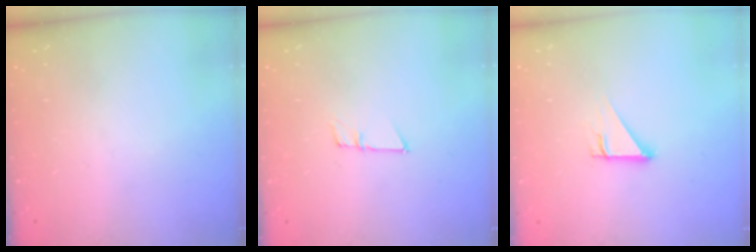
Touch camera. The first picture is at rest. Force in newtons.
{"total": 5.4, "press": 5.2, "slide": 1.3}
{"total": 2.7, "press": 2.7, "slide": 0.1}